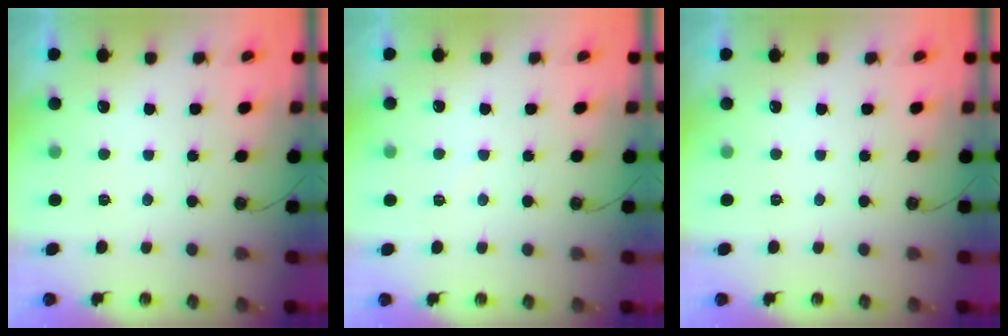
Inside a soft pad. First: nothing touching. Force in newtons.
{"total": 4.6, "press": 4.6, "slide": 0.6}
{"total": 0.0}